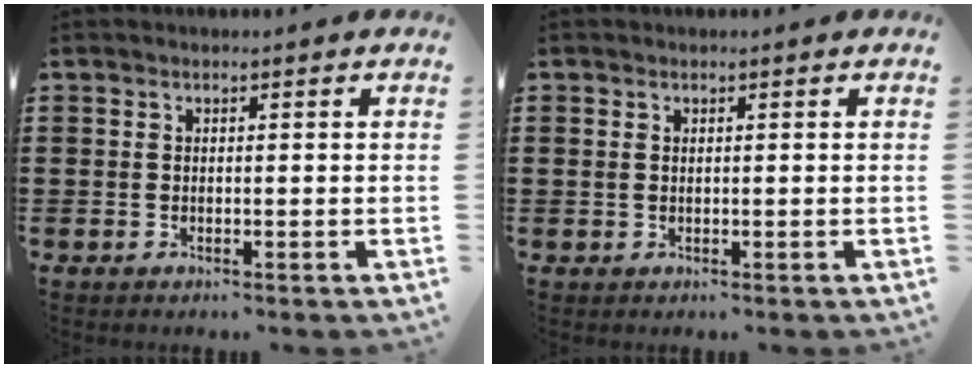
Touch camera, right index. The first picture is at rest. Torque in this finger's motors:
{"motor_torque": [-0.55, 1.18, 0.02, -0.01]}